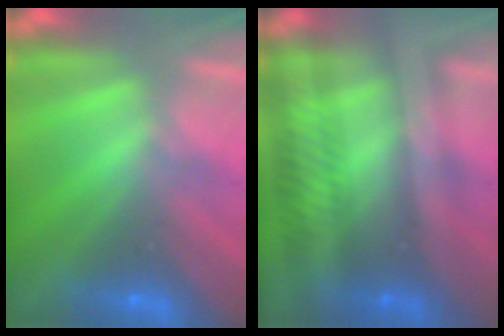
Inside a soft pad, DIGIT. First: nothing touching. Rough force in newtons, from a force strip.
{"total": 2.4}